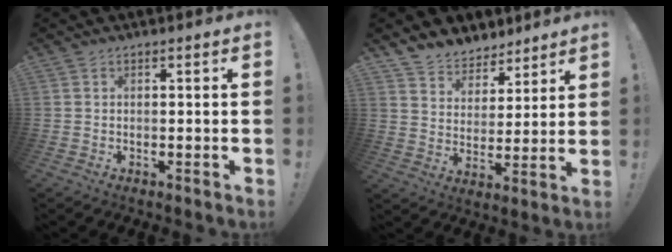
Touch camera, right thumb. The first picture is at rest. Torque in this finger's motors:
{"motor_torque": [0.01, 0.19, 0.25, 0.07, -0.01]}